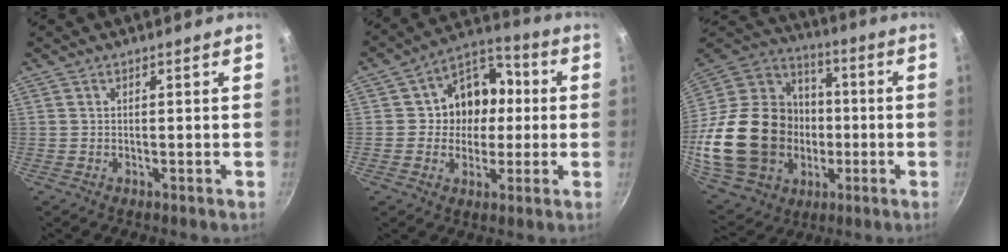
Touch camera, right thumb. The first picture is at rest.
{"total": 12.4, "force": [0.6, 10.5, 6.5], "torque": [-0.050, 0.024, -0.006]}
{"total": 31.2, "force": [-4.3, 24.6, 18.7], "torque": [-0.338, 0.032, -0.047]}